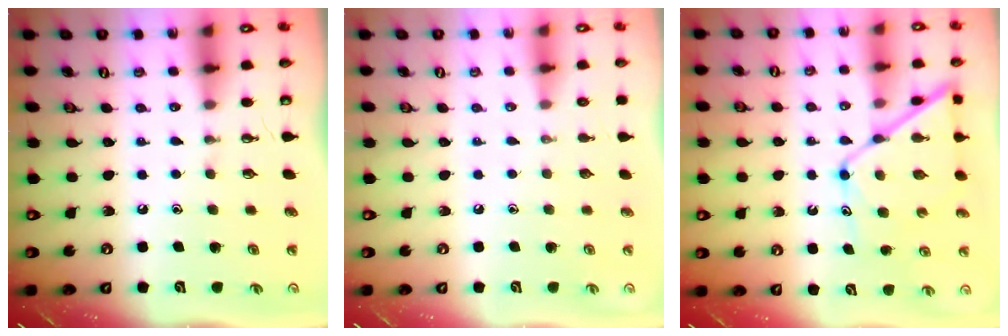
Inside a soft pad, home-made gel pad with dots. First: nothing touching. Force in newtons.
{"total": 0.0}
{"total": 12.3, "press": 12.3, "slide": 1.1}